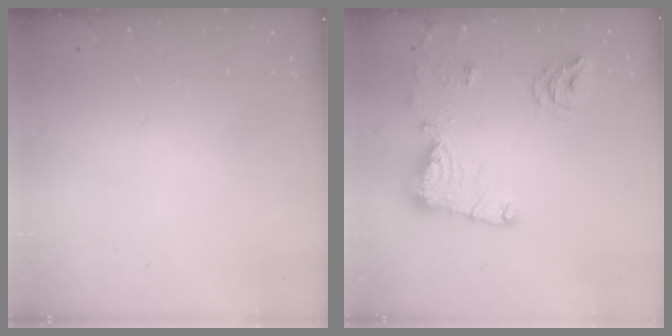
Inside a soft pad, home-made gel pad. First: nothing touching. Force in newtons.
{"total": 15.1, "press": 15.0, "slide": 1.5}